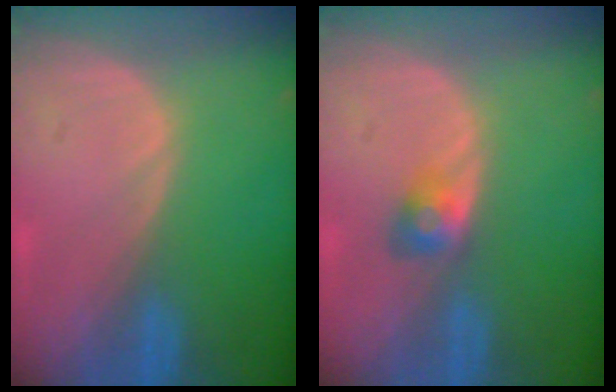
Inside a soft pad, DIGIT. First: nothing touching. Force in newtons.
{"total": 2.8, "press": 2.5, "slide": 1.2}